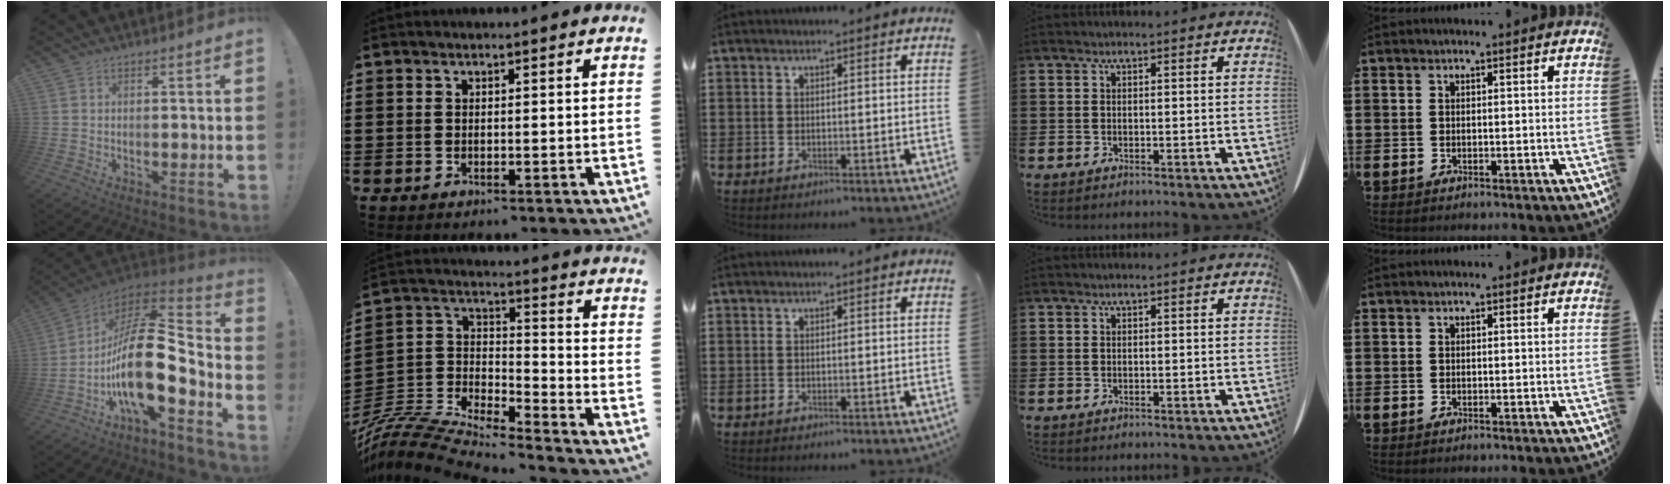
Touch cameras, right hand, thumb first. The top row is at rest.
{"thumb": {"total": 20.1, "force": [-3.8, 8.0, 18.0], "torque": [-0.341, 0.007, -0.066]}, "index": {"total": 7.7, "force": [-7.4, 0.8, 1.8], "torque": [-0.060, -0.012, -0.157]}}